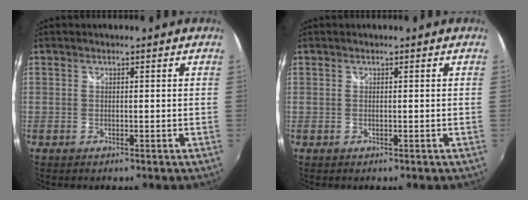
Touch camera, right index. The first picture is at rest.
{"total": 0.0}